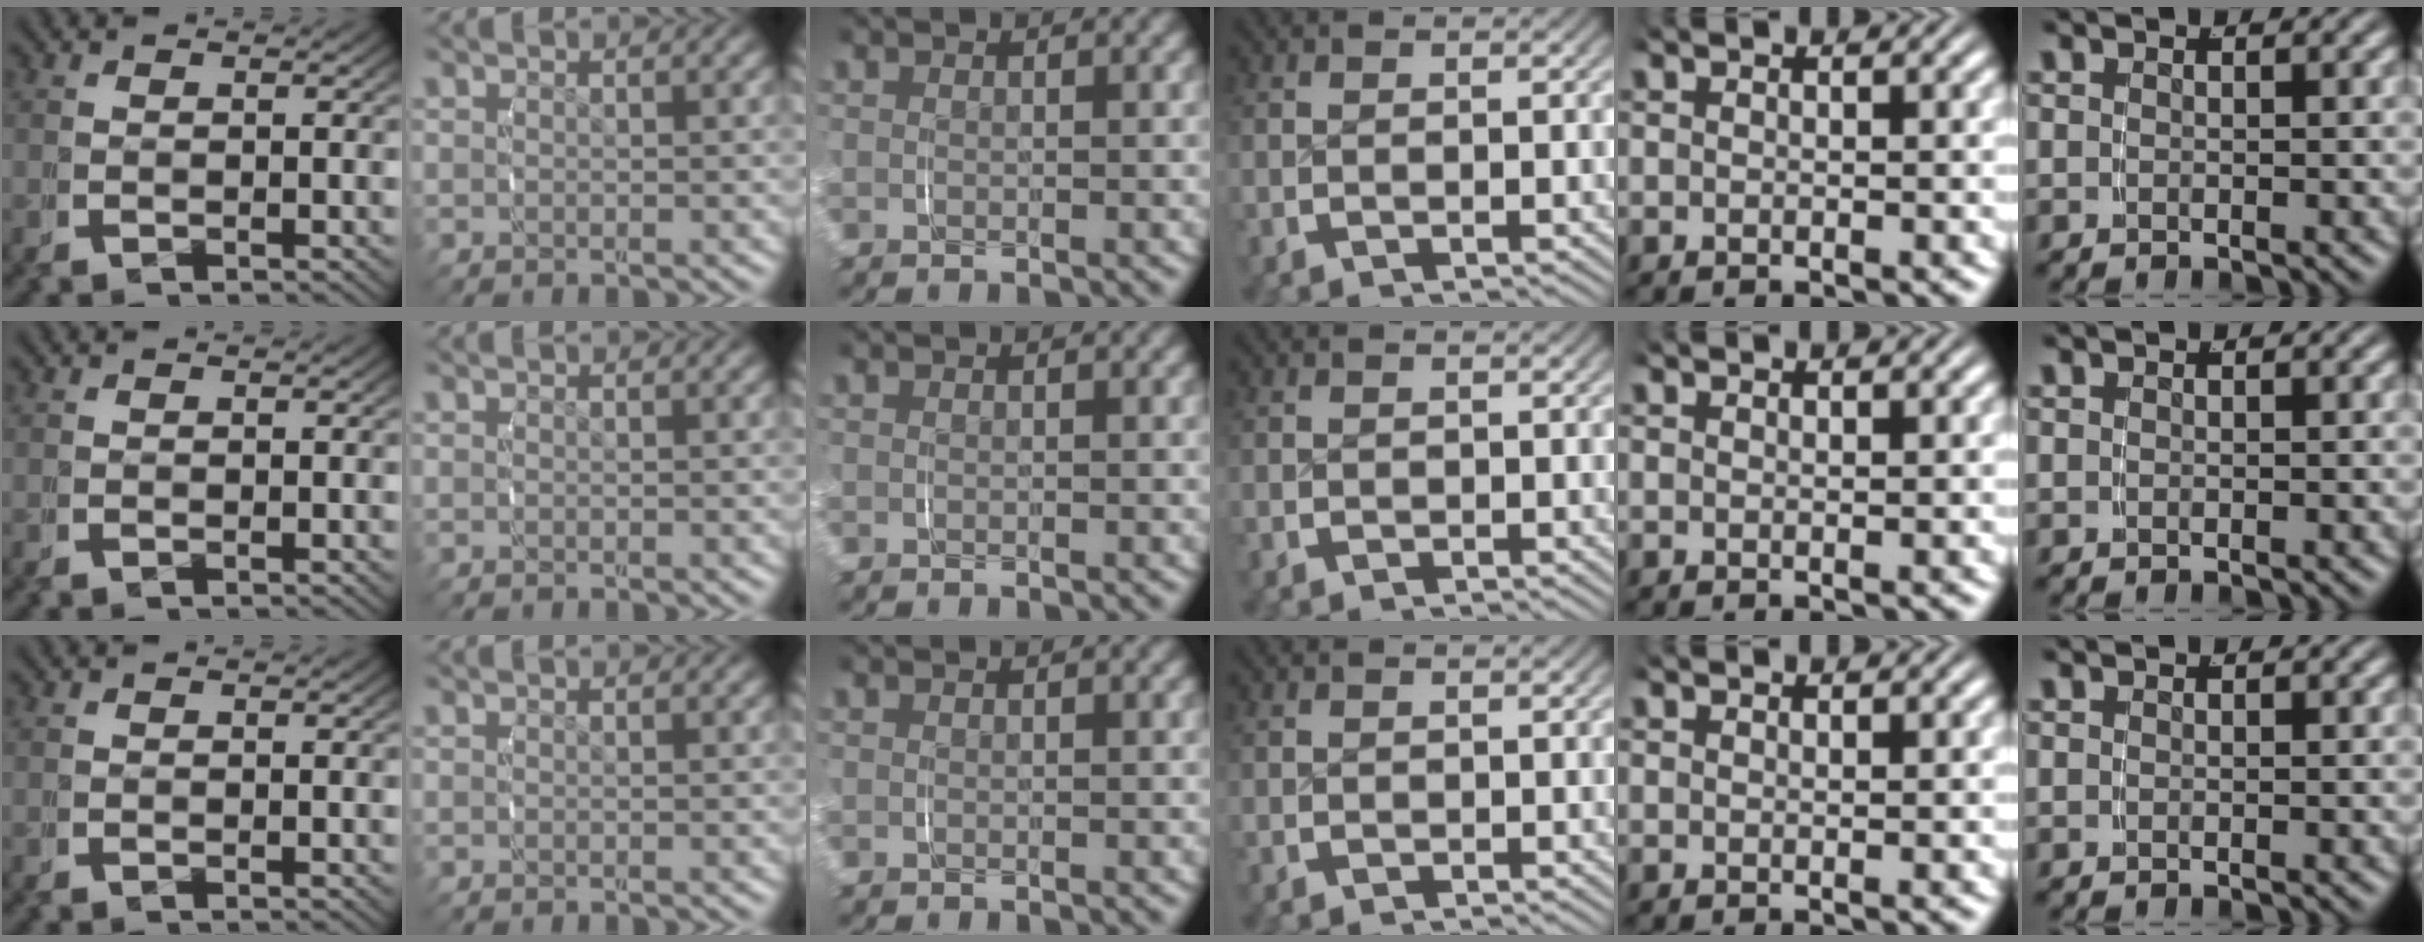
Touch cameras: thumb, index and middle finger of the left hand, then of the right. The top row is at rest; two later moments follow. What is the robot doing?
{"motion": "grasp_and_lifting", "object": "fork"}